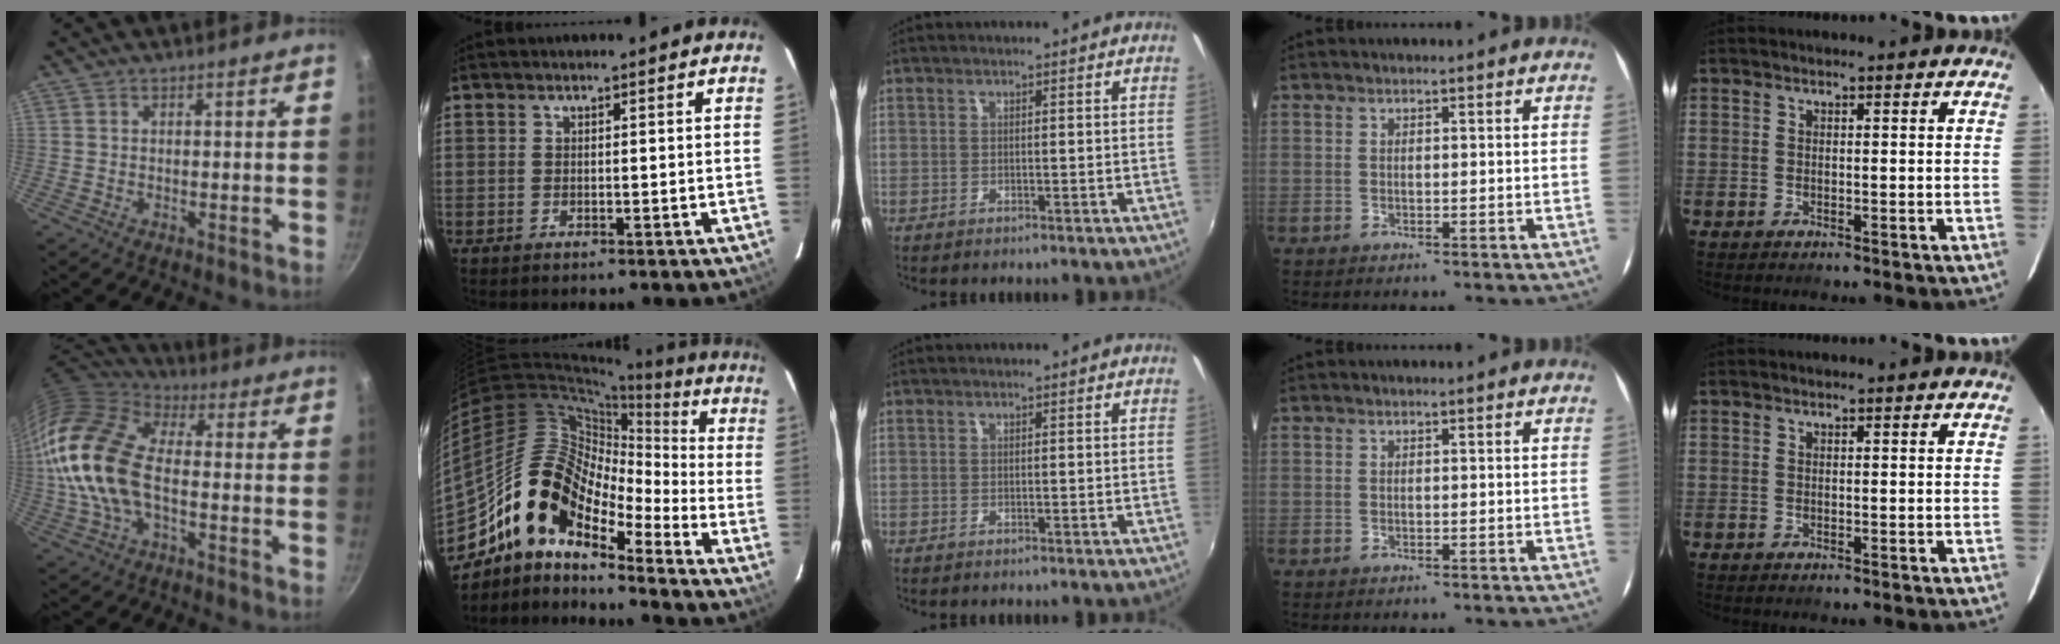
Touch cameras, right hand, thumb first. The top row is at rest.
{"thumb": {"total": 18.7, "force": [-1.5, 10.8, 15.2], "torque": [-0.285, 0.026, -0.041]}, "index": {"total": 16.4, "force": [-11.4, 6.9, 9.5], "torque": [-0.167, 0.006, -0.233]}}